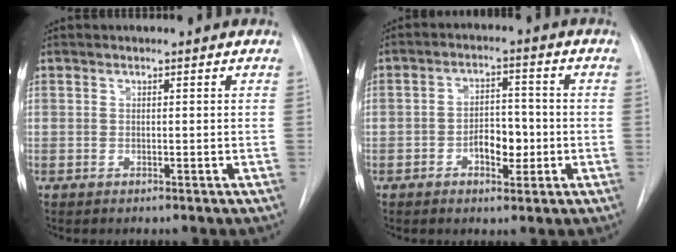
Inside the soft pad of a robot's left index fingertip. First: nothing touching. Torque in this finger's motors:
{"motor_torque": [0.51, 0.15, 0.11, 0.04]}